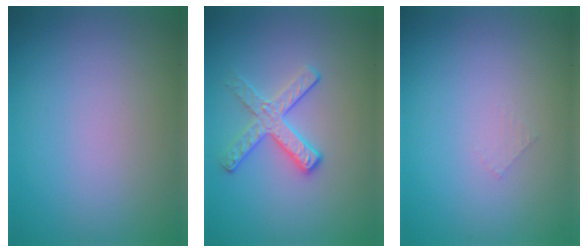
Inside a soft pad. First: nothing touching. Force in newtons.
{"total": 2.8, "press": 2.6, "slide": 1.1}
{"total": 0.5, "press": 0.5, "slide": 0.1}